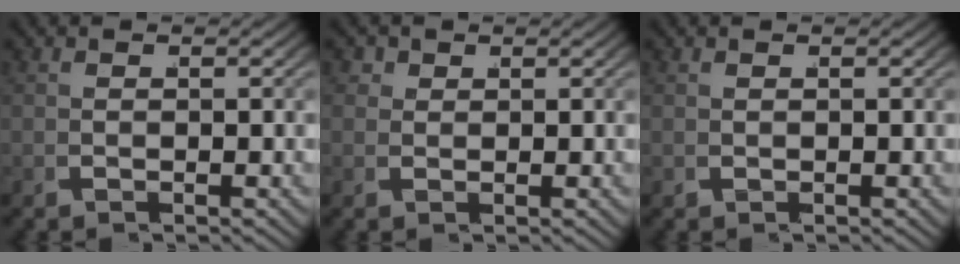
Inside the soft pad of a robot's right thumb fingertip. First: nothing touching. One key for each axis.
{"total": 1.6, "fx": 0.9, "fy": 1.2, "fz": 0.4, "tx": -0.012, "ty": -0.003, "tz": 0.018}
{"total": 0.7, "fx": 0.2, "fy": -0.6, "fz": -0.3, "tx": 0.012, "ty": 0.002, "tz": 0.008}